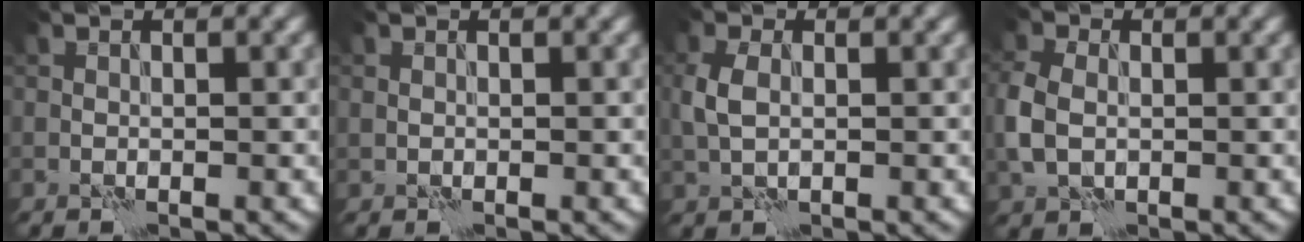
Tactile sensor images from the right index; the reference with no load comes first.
{"total": 0.5, "force": [0.1, 0.5, 0.2], "torque": [-0.002, 0.001, 0.002]}
{"total": 2.6, "force": [0.1, 1.7, 2.0], "torque": [-0.052, 0.005, 0.000]}
{"total": 4.5, "force": [-0.4, 3.4, 2.9], "torque": [-0.083, 0.001, -0.014]}